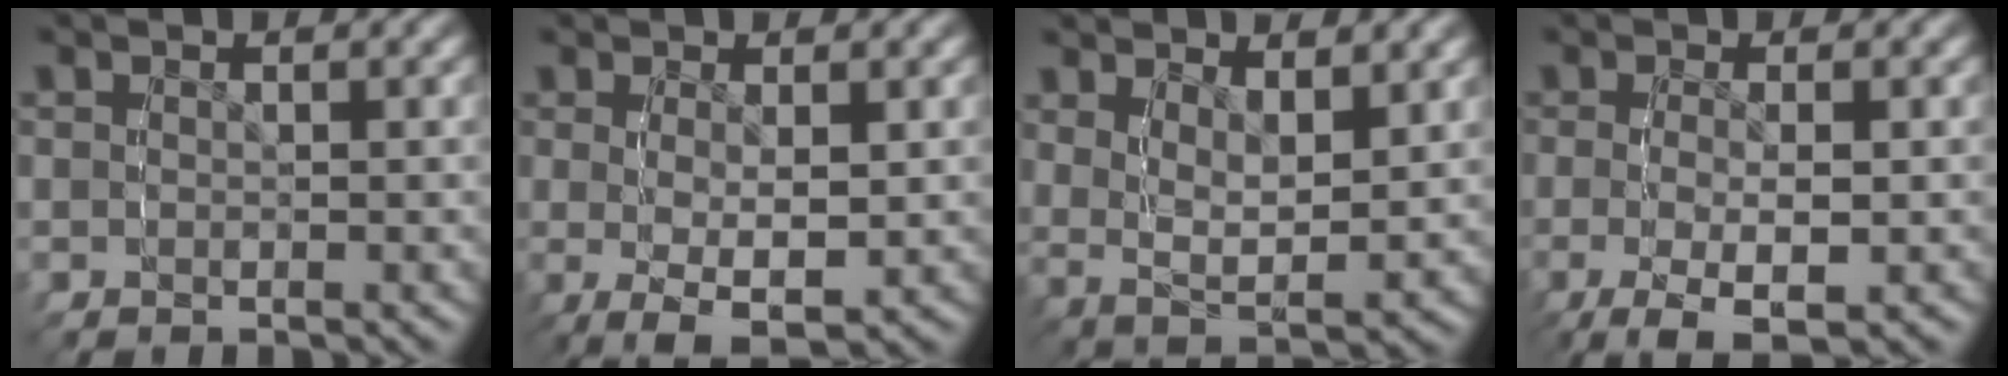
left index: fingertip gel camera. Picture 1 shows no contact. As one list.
[{"total": 5.0, "force": [-1.5, 1.9, 4.3], "torque": [-0.082, -0.024, -0.005]}, {"total": 5.0, "force": [2.0, 2.7, 3.8], "torque": [-0.075, -0.010, 0.033]}, {"total": 5.0, "force": [-2.4, 1.5, 4.2], "torque": [-0.085, -0.024, -0.021]}]